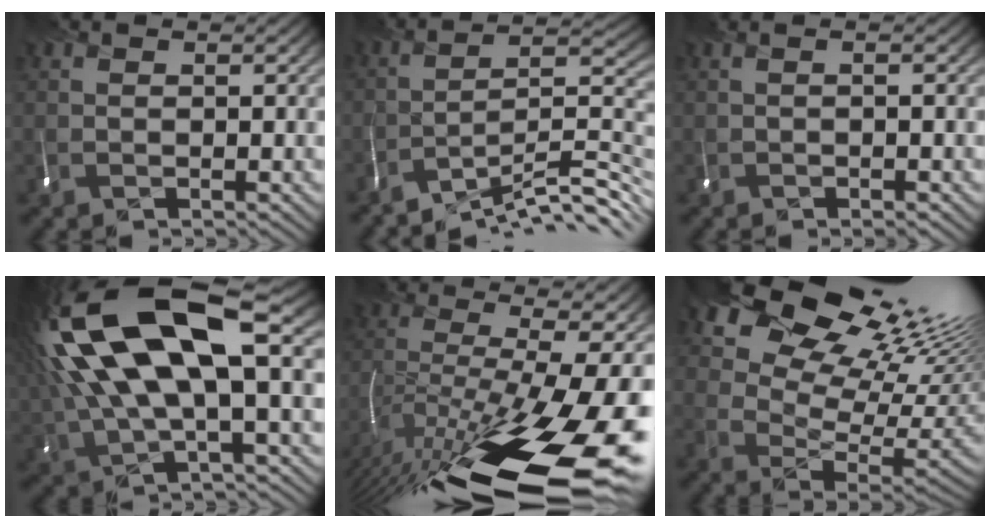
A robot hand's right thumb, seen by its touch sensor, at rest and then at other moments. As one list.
[{"total": 10.4, "force": [-8.6, 0.7, 5.8], "torque": [-0.070, 0.011, -0.156]}, {"total": 1.0, "force": [-0.7, -0.8, 0.3], "torque": [0.007, -0.002, -0.017]}, {"total": 16.4, "force": [3.3, 6.4, 14.7], "torque": [-0.324, -0.002, 0.065]}, {"total": 18.2, "force": [-9.5, 5.4, 14.6], "torque": [-0.234, -0.024, -0.133]}, {"total": 15.1, "force": [9.2, 7.9, 9.0], "torque": [-0.128, 0.018, 0.150]}]